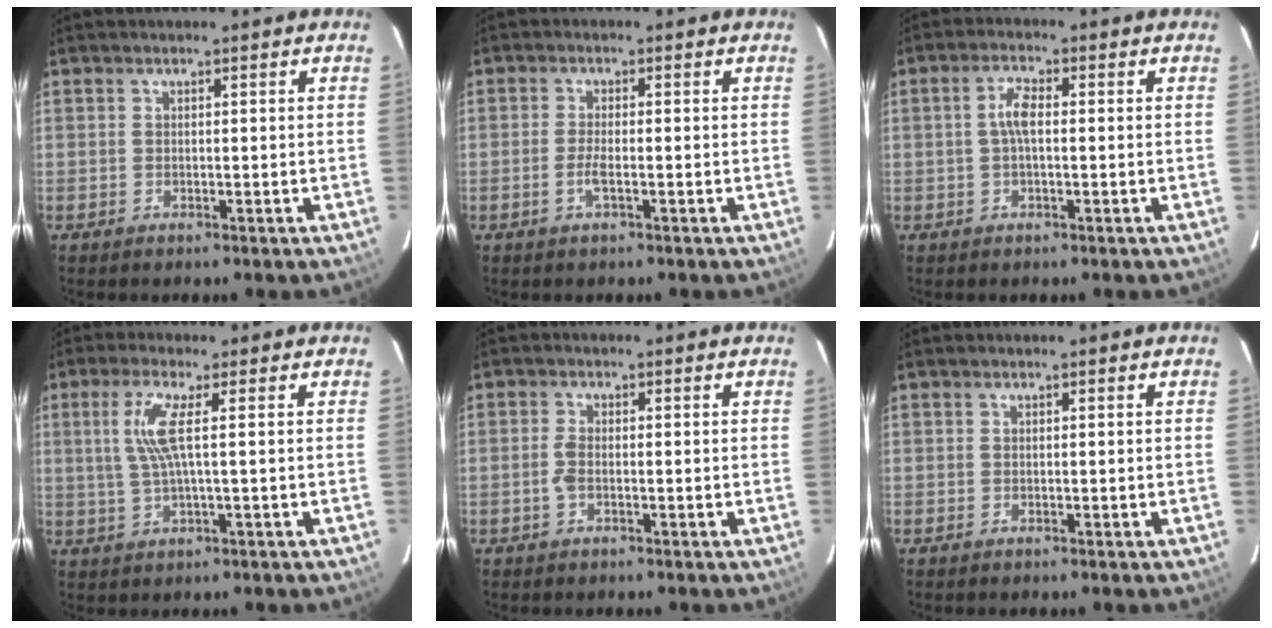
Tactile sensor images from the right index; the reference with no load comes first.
{"total": 2.6, "force": [-1.0, 0.5, 2.4], "torque": [-0.052, -0.001, -0.021]}
{"total": 3.6, "force": [0.0, 1.3, 3.3], "torque": [-0.069, 0.008, 0.001]}
{"total": 6.0, "force": [1.1, 0.0, 5.9], "torque": [-0.121, 0.000, 0.028]}
{"total": 2.2, "force": [-0.7, 1.0, 1.8], "torque": [-0.044, 0.003, -0.014]}
{"total": 0.0}